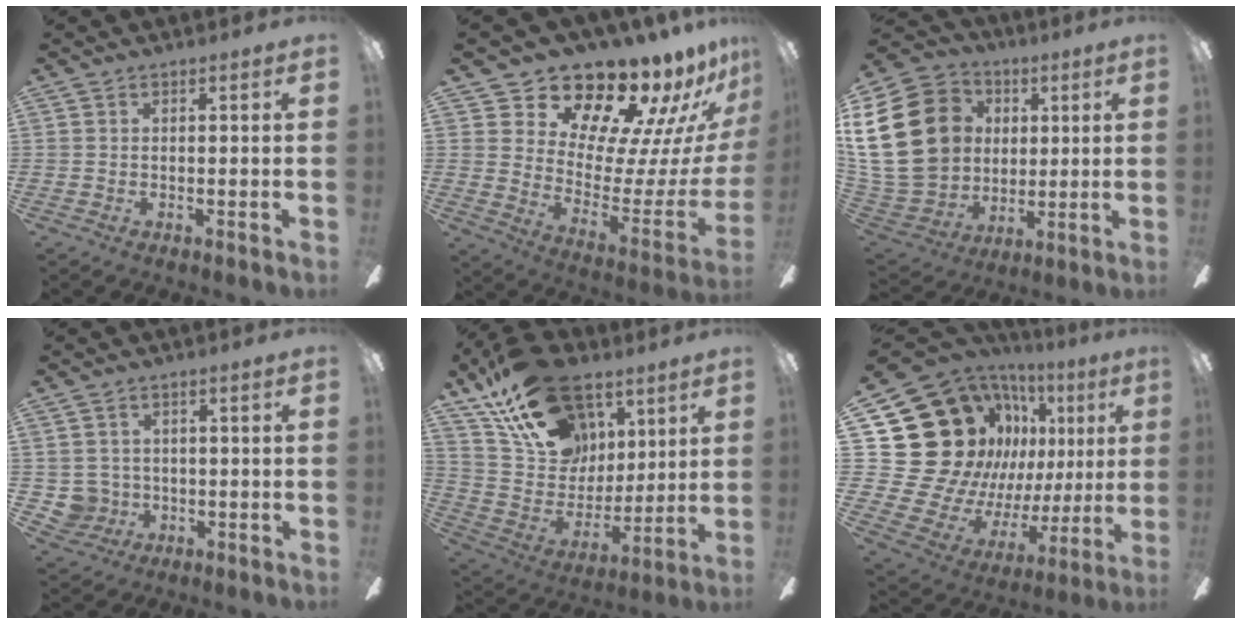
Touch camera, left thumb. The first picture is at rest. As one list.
[{"total": 17.9, "force": [15.5, 6.8, 5.9], "torque": [-0.087, -0.145, 0.271]}, {"total": 26.0, "force": [4.3, 21.2, 14.4], "torque": [-0.293, 0.009, 0.100]}, {"total": 4.9, "force": [-0.5, 4.9, 0.4], "torque": [-0.026, 0.004, -0.009]}, {"total": 25.5, "force": [14.9, 16.5, 12.5], "torque": [-0.208, -0.075, 0.283]}, {"total": 28.2, "force": [10.7, 21.7, 14.5], "torque": [-0.294, -0.105, 0.256]}]